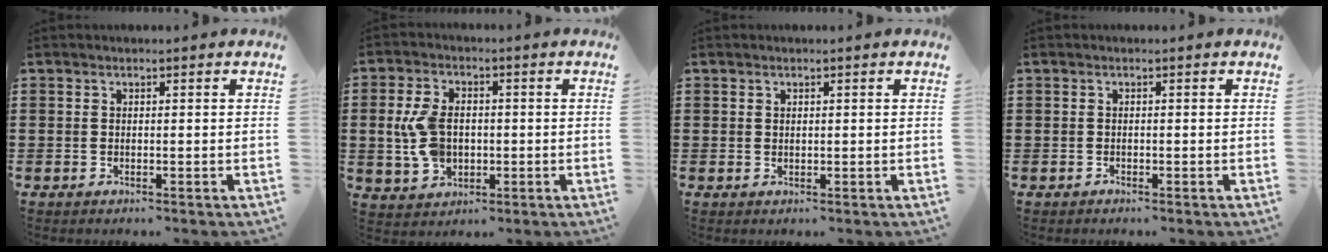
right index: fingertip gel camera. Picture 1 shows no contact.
{"total": 7.3, "force": [0.0, 4.9, 5.4], "torque": [-0.137, 0.005, -0.005]}
{"total": 0.6, "force": [0.3, 0.4, 0.2], "torque": [-0.006, 0.002, 0.007]}
{"total": 0.5, "force": [-0.4, 0.3, -0.1], "torque": [0.001, 0.005, -0.010]}